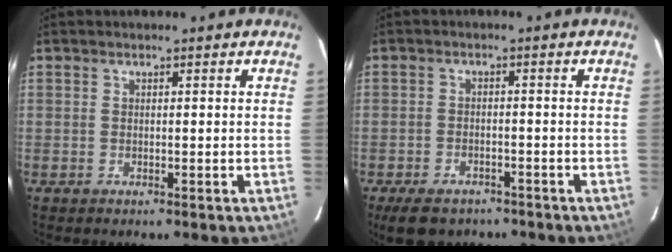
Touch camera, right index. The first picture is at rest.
{"total": 7.9, "force": [-5.9, 4.0, 3.4], "torque": [-0.084, -0.002, -0.090]}